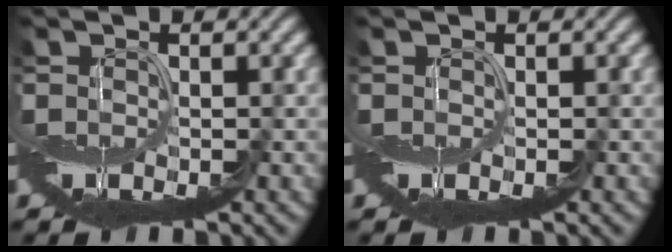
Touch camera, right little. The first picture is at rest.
{"total": 0.0}